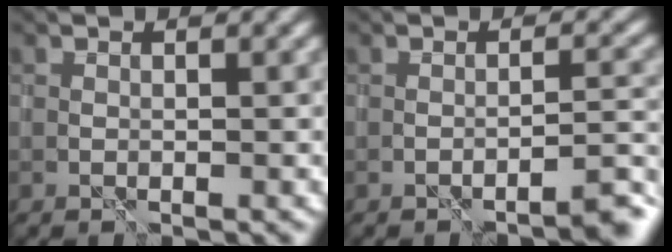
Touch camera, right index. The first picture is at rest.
{"total": 3.1, "force": [-2.3, 0.2, 2.1], "torque": [-0.018, 0.013, -0.040]}